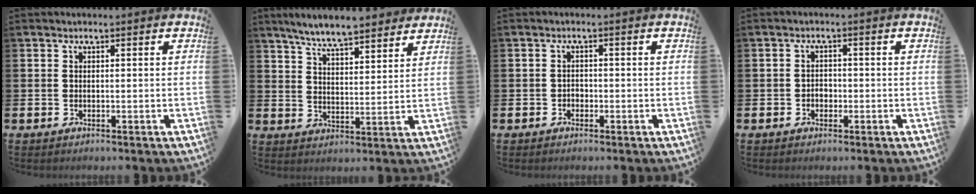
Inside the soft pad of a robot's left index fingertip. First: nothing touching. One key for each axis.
{"total": 7.1, "fx": 6.7, "fy": 0.8, "fz": 2.0, "tx": -0.057, "ty": -0.035, "tz": 0.120}
{"total": 1.1, "fx": -0.7, "fy": 0.9, "fz": 0.2, "tx": -0.004, "ty": 0.002, "tz": -0.016}
{"total": 1.5, "fx": -0.6, "fy": 1.3, "fz": 0.6, "tx": -0.013, "ty": 0.004, "tz": -0.015}